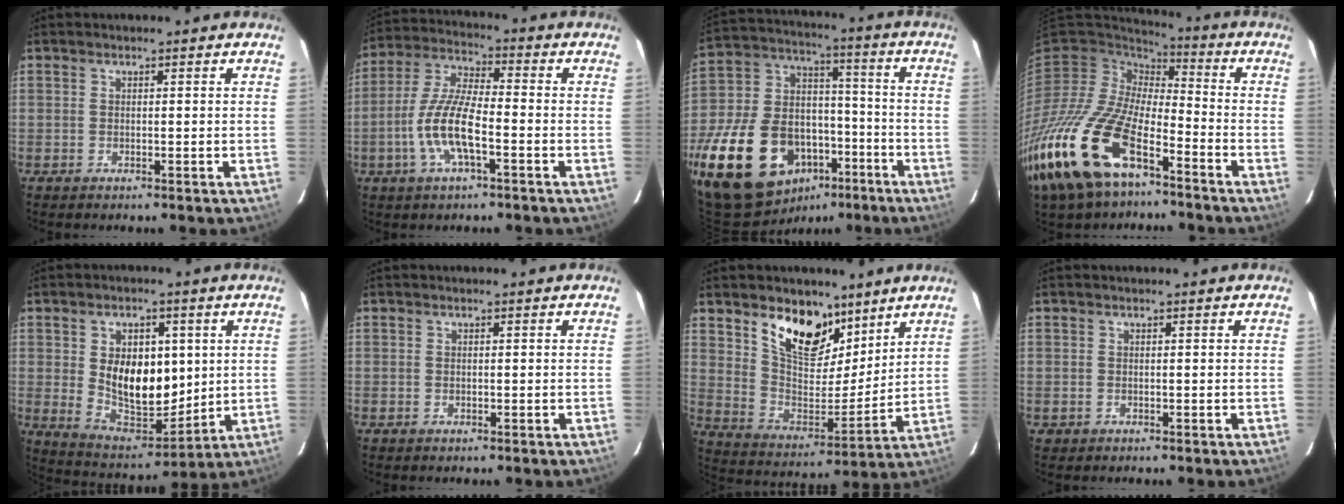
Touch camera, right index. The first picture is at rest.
{"total": 11.3, "force": [-3.9, 3.1, 10.1], "torque": [-0.217, 0.000, -0.076]}
{"total": 26.8, "force": [-13.3, 17.0, 16.0], "torque": [-0.359, 0.013, -0.194]}
{"total": 22.2, "force": [-12.4, 10.3, 15.3], "torque": [-0.341, -0.035, -0.238]}
{"total": 13.9, "force": [2.1, 8.7, 10.7], "torque": [-0.191, -0.008, 0.055]}
{"total": 0.0}
{"total": 16.0, "force": [10.4, 8.1, 9.1], "torque": [-0.161, -0.009, 0.188]}
{"total": 1.0, "force": [-0.2, 0.9, 0.0], "torque": [0.001, 0.000, -0.001]}